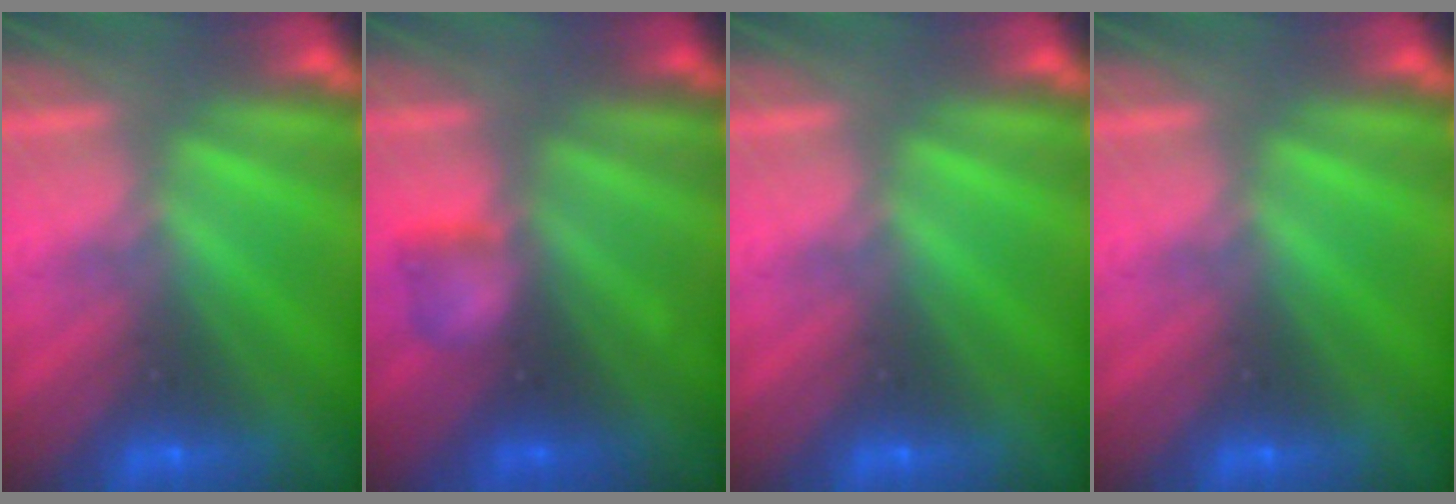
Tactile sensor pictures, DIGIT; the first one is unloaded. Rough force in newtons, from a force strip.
{"total": 2.1}
{"total": 0.0}
{"total": 0.0}